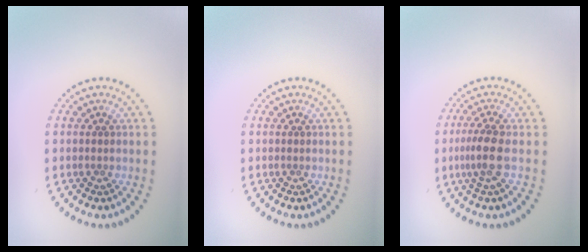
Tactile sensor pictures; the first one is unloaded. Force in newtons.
{"total": 0.0}
{"total": 2.7, "press": 2.2, "slide": 1.5}